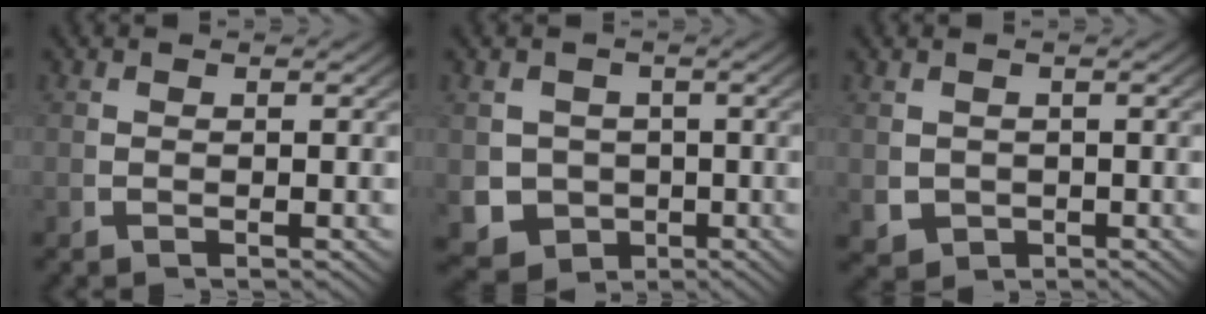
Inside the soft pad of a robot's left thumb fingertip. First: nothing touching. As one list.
[{"total": 9.9, "force": [-3.3, 8.7, 3.4], "torque": [-0.083, -0.058, -0.036]}, {"total": 3.9, "force": [-0.6, 3.4, 1.6], "torque": [-0.043, -0.025, 0.003]}]